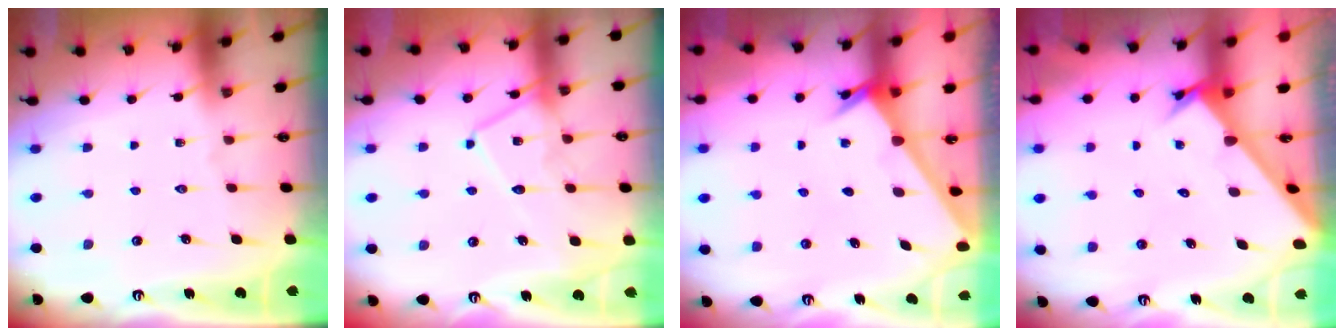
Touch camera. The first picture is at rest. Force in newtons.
{"total": 13.5, "press": 13.5, "slide": 1.0}
{"total": 2.5, "press": 2.5, "slide": 0.2}
{"total": 2.7, "press": 2.7, "slide": 0.3}